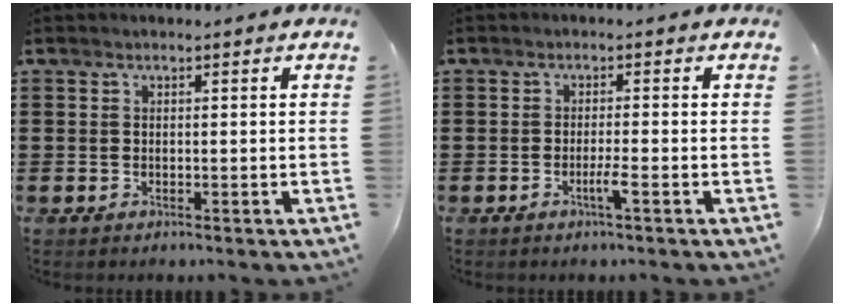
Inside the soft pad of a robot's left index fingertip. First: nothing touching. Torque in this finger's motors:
{"motor_torque": [0.04, 0.03, 0.04, 0.04]}